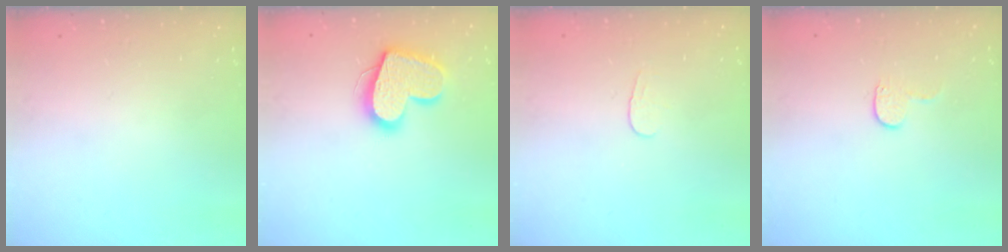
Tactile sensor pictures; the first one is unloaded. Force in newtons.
{"total": 15.8, "press": 15.7, "slide": 1.4}
{"total": 3.8, "press": 3.8, "slide": 0.3}
{"total": 3.9, "press": 3.9, "slide": 0.4}